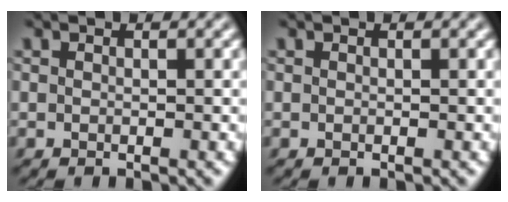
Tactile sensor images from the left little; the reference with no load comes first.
{"total": 0.0}